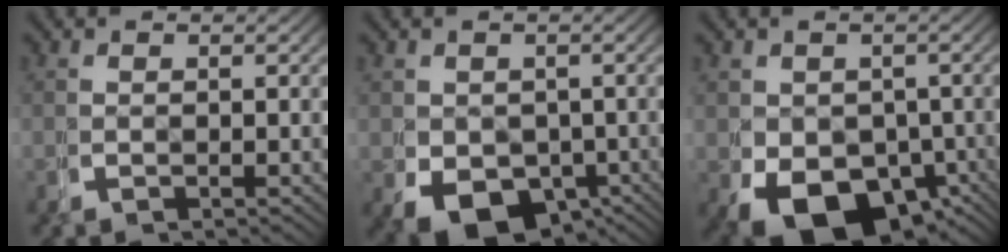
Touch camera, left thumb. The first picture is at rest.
{"total": 7.5, "force": [-3.8, 5.0, 4.0], "torque": [-0.062, -0.035, -0.038]}
{"total": 11.0, "force": [-5.0, 7.1, 6.7], "torque": [-0.117, -0.059, -0.049]}